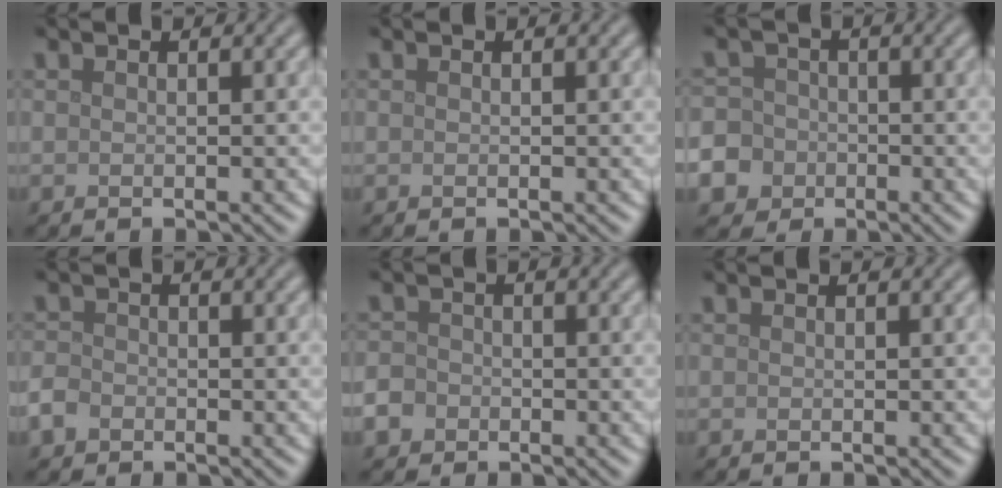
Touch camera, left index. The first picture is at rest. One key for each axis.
{"total": 0.0}
{"total": 9.5, "fx": -4.4, "fy": 8.1, "fz": 2.1, "tx": -0.063, "ty": -0.025, "tz": -0.106}
{"total": 1.8, "fx": -1.0, "fy": 1.3, "fz": 0.6, "tx": -0.009, "ty": 0.001, "tz": -0.026}
{"total": 2.5, "fx": -1.3, "fy": 2.0, "fz": 0.8, "tx": -0.009, "ty": -0.004, "tz": -0.026}
{"total": 0.0}